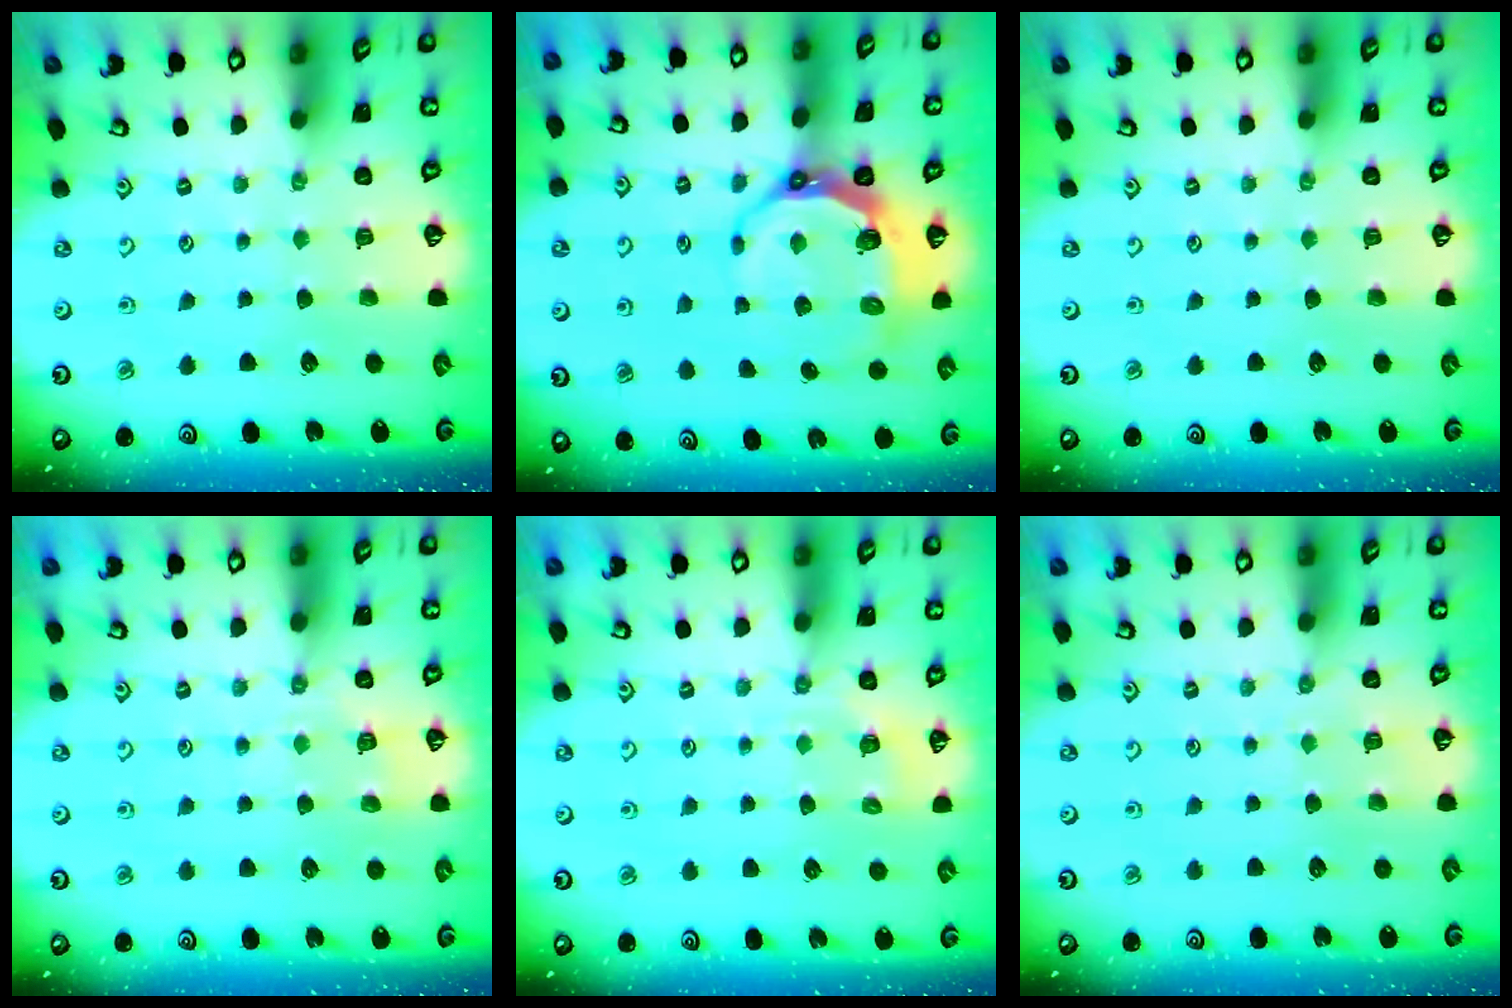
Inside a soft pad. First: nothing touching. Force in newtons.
{"total": 7.8, "press": 6.9, "slide": 3.7}
{"total": 0.0}
{"total": 5.2, "press": 5.1, "slide": 1.0}
{"total": 2.9, "press": 2.6, "slide": 1.2}
{"total": 3.4, "press": 3.3, "slide": 0.5}